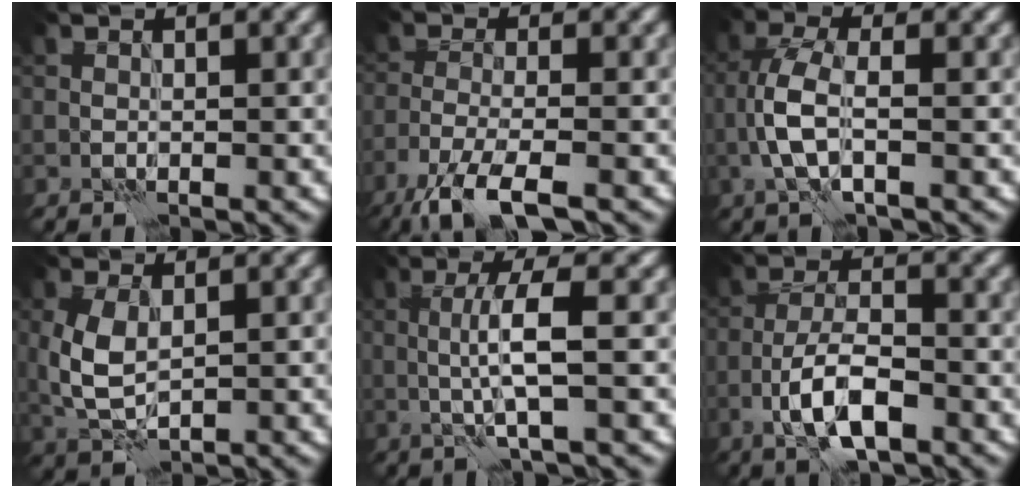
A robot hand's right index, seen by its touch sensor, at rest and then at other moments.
{"total": 6.4, "force": [-4.5, 1.5, 4.3], "torque": [-0.082, -0.008, -0.094]}
{"total": 3.8, "force": [-0.9, 1.3, 3.5], "torque": [-0.081, 0.007, -0.022]}
{"total": 4.2, "force": [0.5, 2.4, 3.4], "torque": [-0.086, 0.002, 0.016]}
{"total": 4.3, "force": [-0.1, 0.4, 4.2], "torque": [-0.082, 0.003, -0.004]}
{"total": 5.4, "force": [-2.6, 1.8, 4.4], "torque": [-0.080, 0.005, -0.051]}